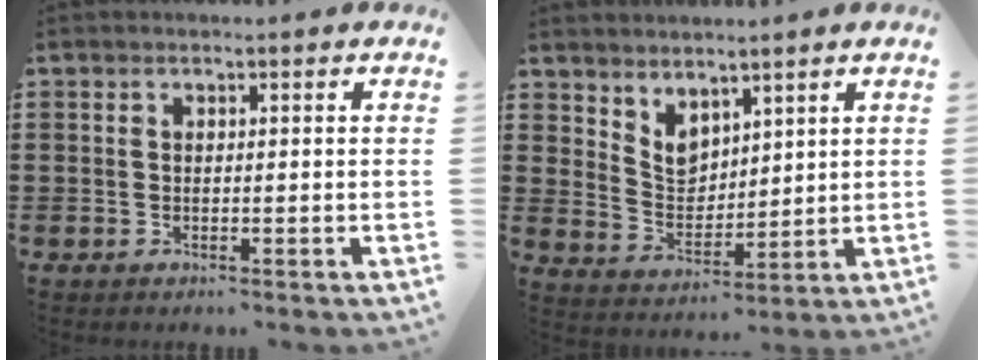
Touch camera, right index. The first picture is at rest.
{"total": 4.8, "force": [3.9, 2.5, 1.3], "torque": [-0.041, -0.009, 0.074]}